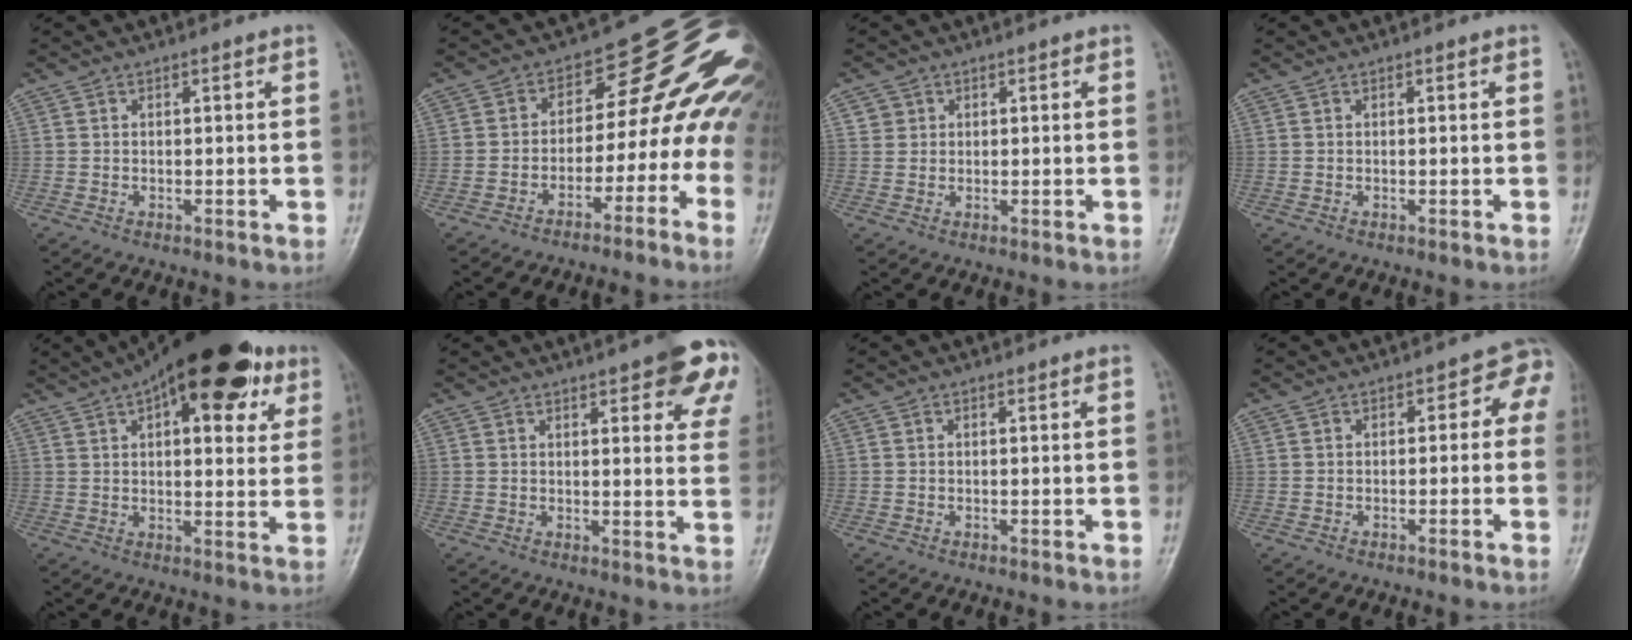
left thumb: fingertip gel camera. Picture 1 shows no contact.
{"total": 17.8, "force": [-6.0, 11.7, 12.0], "torque": [-0.132, 0.108, -0.086]}
{"total": 2.2, "force": [0.8, 2.1, 0.2], "torque": [0.017, -0.001, 0.008]}
{"total": 0.0}
{"total": 22.5, "force": [11.1, 9.6, 17.1], "torque": [-0.223, 0.004, 0.158]}
{"total": 15.7, "force": [8.8, 4.9, 12.0], "torque": [-0.124, -0.025, 0.098]}
{"total": 0.0}
{"total": 4.2, "force": [-0.2, 2.9, 3.0], "torque": [0.001, 0.019, -0.014]}